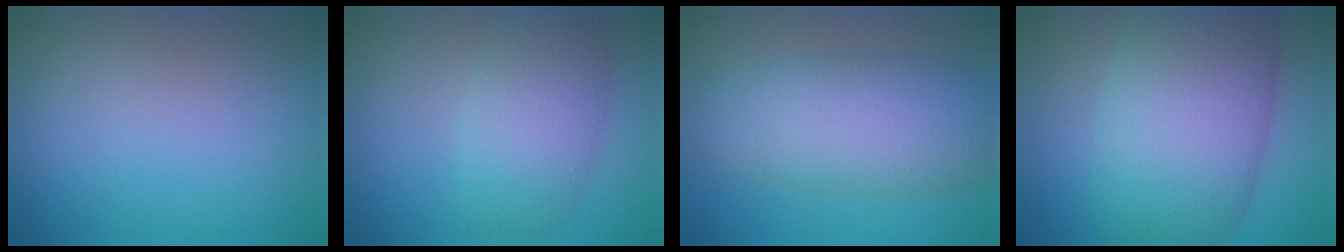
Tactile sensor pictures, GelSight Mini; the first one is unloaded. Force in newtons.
{"total": 5.0, "press": 5.0, "slide": 0.1}
{"total": 7.8, "press": 7.8, "slide": 0.2}
{"total": 12.4, "press": 12.4, "slide": 0.4}